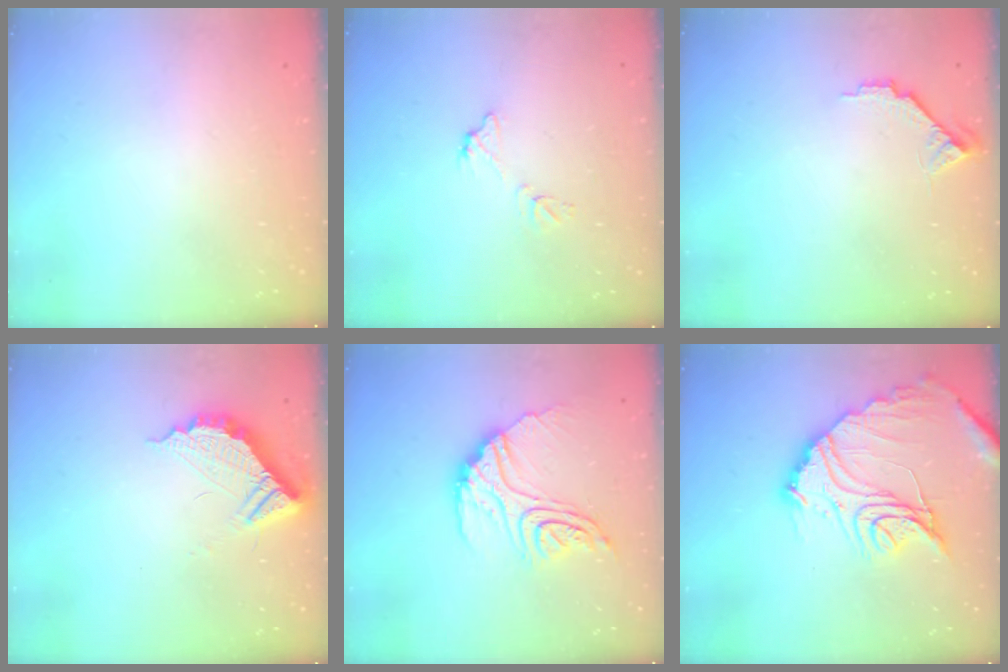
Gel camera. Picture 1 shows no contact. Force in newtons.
{"total": 7.1, "press": 7.1, "slide": 0.5}
{"total": 6.9, "press": 6.9, "slide": 0.6}
{"total": 10.6, "press": 10.5, "slide": 1.0}
{"total": 17.0, "press": 17.0, "slide": 1.5}
{"total": 20.8, "press": 20.7, "slide": 1.8}